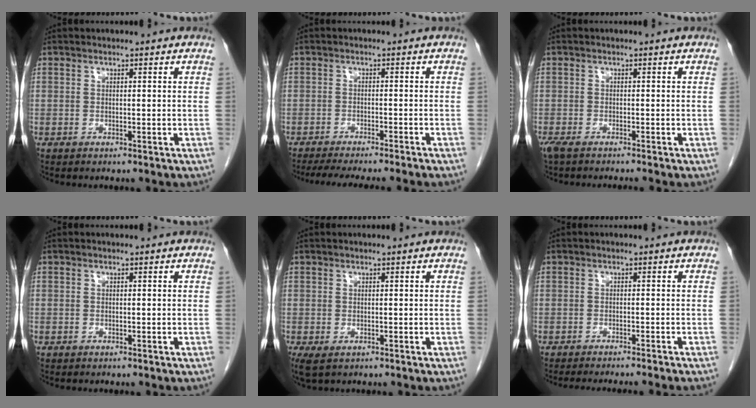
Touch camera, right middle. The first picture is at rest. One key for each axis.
{"total": 11.0, "fx": -9.4, "fy": -0.2, "fz": 5.6, "tx": -0.058, "ty": -0.016, "tz": -0.134}
{"total": 4.0, "fx": -3.4, "fy": 0.1, "fz": 2.2, "tx": -0.031, "ty": -0.009, "tz": -0.057}
{"total": 0.0}
{"total": 3.2, "fx": -1.4, "fy": 1.9, "fz": 2.2, "tx": -0.047, "ty": -0.012, "tz": -0.015}
{"total": 8.9, "fx": -8.0, "fy": -0.7, "fz": 3.9, "tx": -0.025, "ty": -0.021, "tz": -0.105}